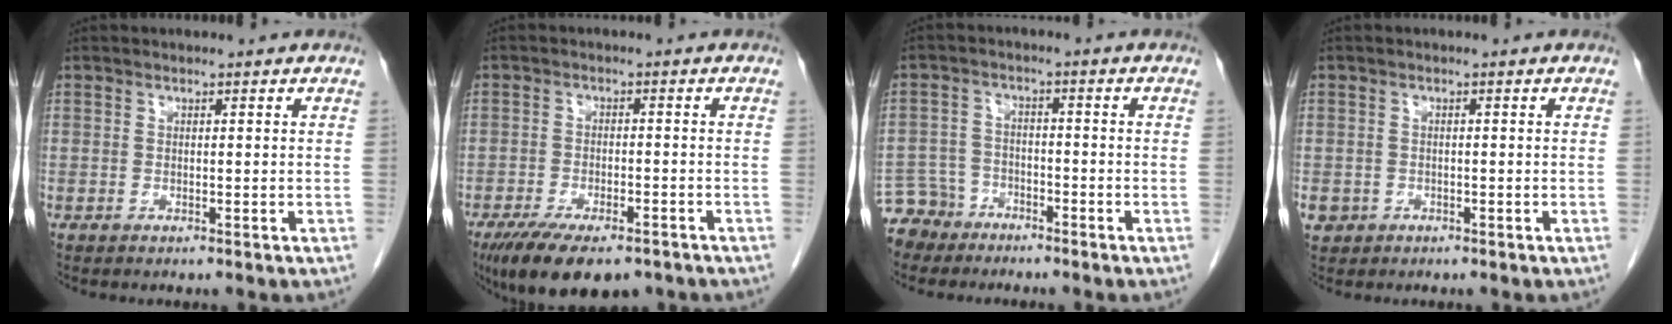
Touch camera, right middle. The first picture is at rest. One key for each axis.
{"total": 12.5, "fx": -9.0, "fy": 4.5, "fz": 7.4, "tx": -0.124, "ty": -0.015, "tz": -0.134}
{"total": 5.5, "fx": -4.5, "fy": 3.2, "fz": -0.5, "tx": 0.010, "ty": -0.002, "tz": -0.088}
{"total": 2.5, "fx": -1.1, "fy": 2.1, "fz": 0.5, "tx": -0.006, "ty": 0.003, "tz": -0.014}